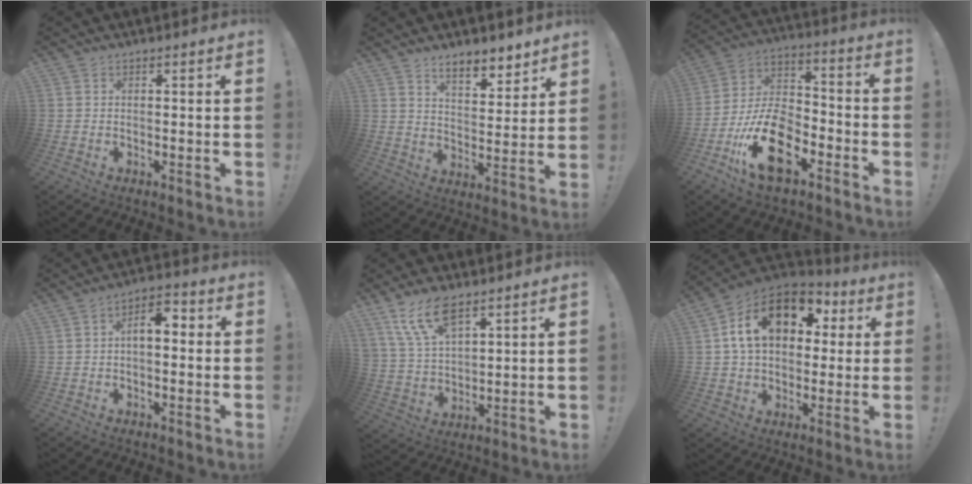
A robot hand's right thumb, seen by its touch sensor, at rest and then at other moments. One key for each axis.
{"total": 8.7, "fx": 7.3, "fy": 2.9, "fz": 3.6, "tx": -0.044, "ty": -0.058, "tz": 0.134}
{"total": 18.0, "fx": -9.3, "fy": 9.5, "fz": 12.1, "tx": -0.220, "ty": 0.060, "tz": -0.155}
{"total": 6.6, "fx": 0.0, "fy": 3.4, "fz": 5.6, "tx": -0.082, "ty": 0.006, "tz": -0.003}
{"total": 11.7, "fx": 8.2, "fy": 5.0, "fz": 6.8, "tx": -0.140, "ty": -0.032, "tz": 0.155}
{"total": 18.4, "fx": 5.7, "fy": 12.4, "fz": 12.4, "tx": -0.201, "ty": -0.002, "tz": 0.100}